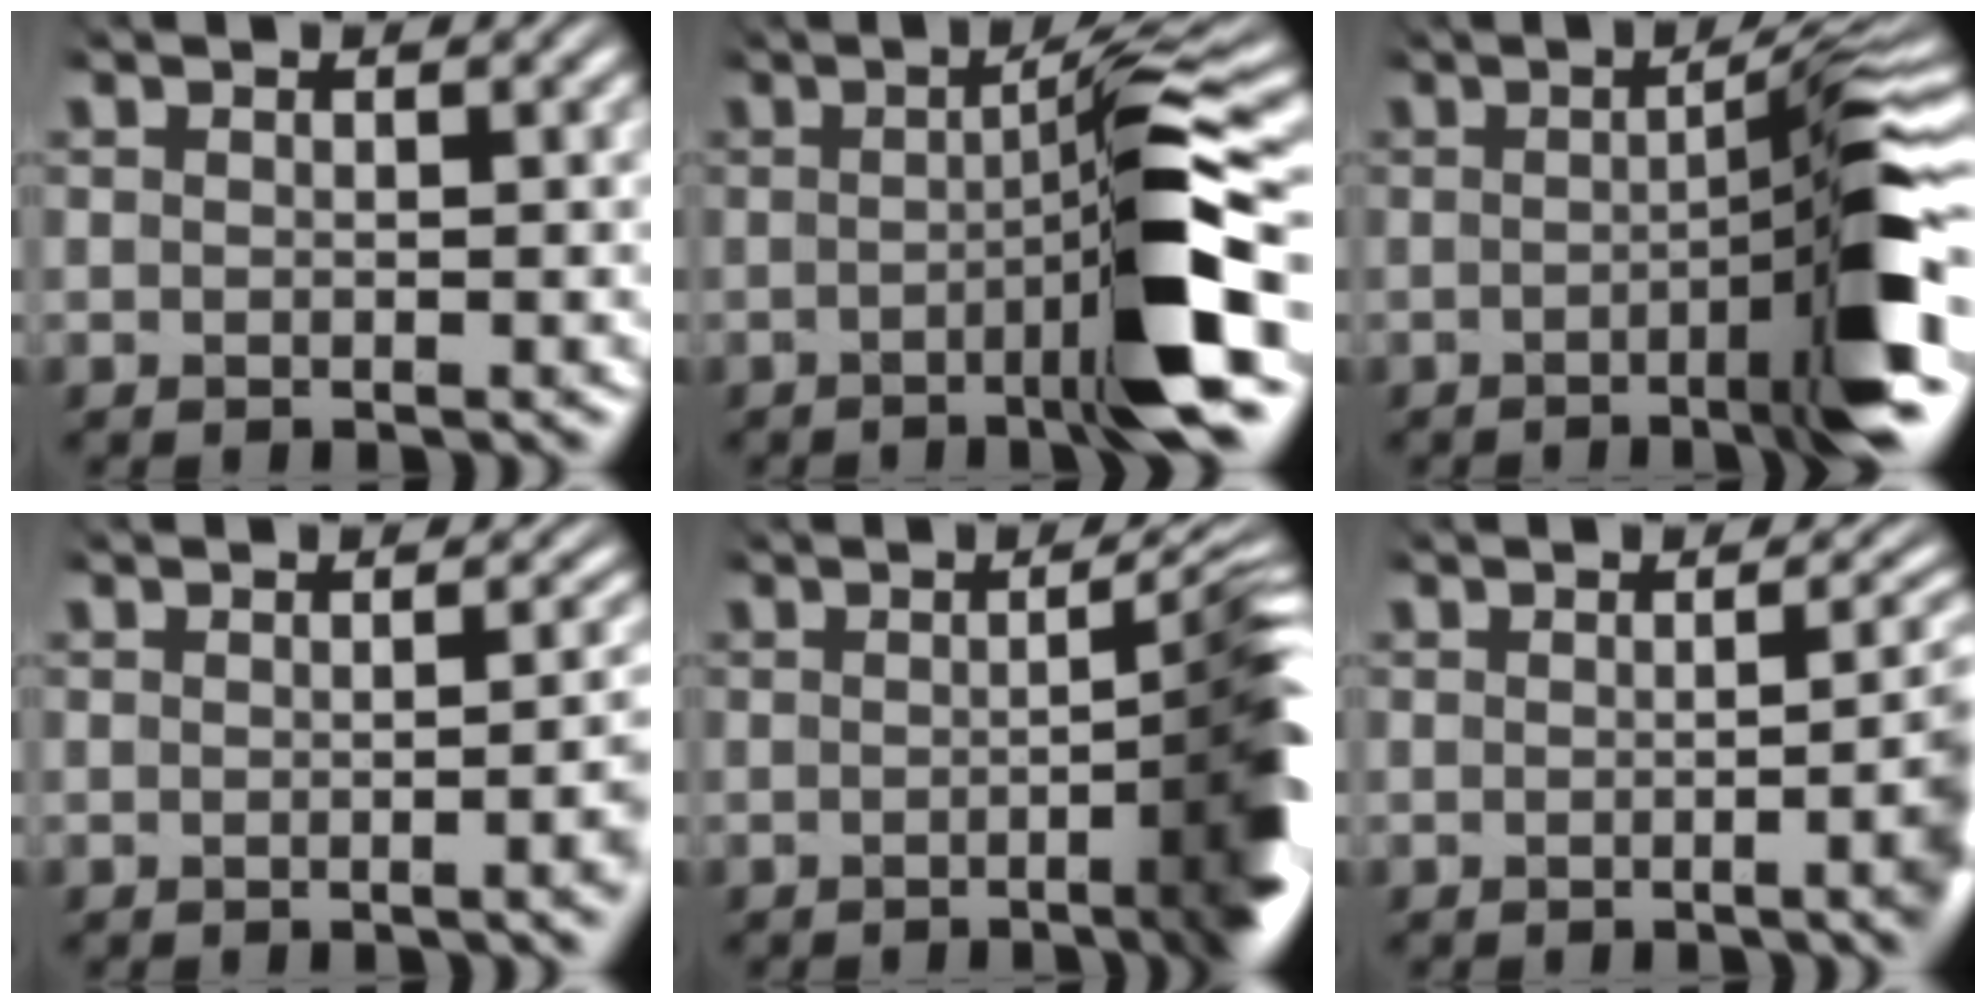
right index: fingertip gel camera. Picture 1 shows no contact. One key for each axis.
{"total": 7.2, "fx": -1.0, "fy": -0.2, "fz": 7.1, "tx": -0.105, "ty": 0.009, "tz": -0.015}
{"total": 7.7, "fx": -1.3, "fy": 0.5, "fz": 7.5, "tx": -0.102, "ty": 0.013, "tz": -0.023}
{"total": 2.2, "fx": -0.6, "fy": 0.2, "fz": 2.1, "tx": -0.022, "ty": 0.006, "tz": -0.011}
{"total": 8.1, "fx": -1.7, "fy": 1.5, "fz": 7.8, "tx": -0.068, "ty": 0.007, "tz": -0.031}
{"total": 4.1, "fx": -1.0, "fy": 0.9, "fz": 3.8, "tx": -0.036, "ty": 0.003, "tz": -0.017}